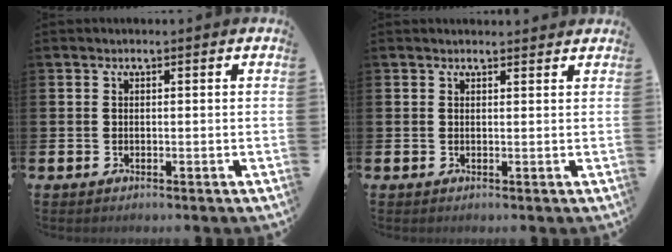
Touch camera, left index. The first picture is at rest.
{"total": 0.9, "force": [0.8, 0.2, 0.1], "torque": [0.007, -0.001, 0.014]}